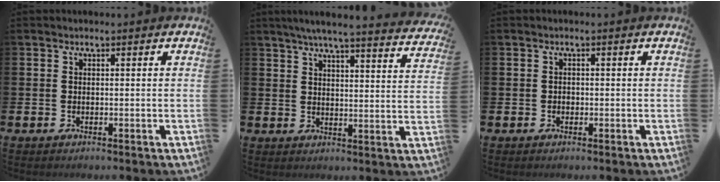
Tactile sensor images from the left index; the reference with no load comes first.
{"total": 5.5, "force": [5.1, -0.2, 2.0], "torque": [-0.045, -0.035, 0.084]}
{"total": 0.7, "force": [-0.2, 0.7, 0.2], "torque": [-0.013, 0.008, -0.005]}